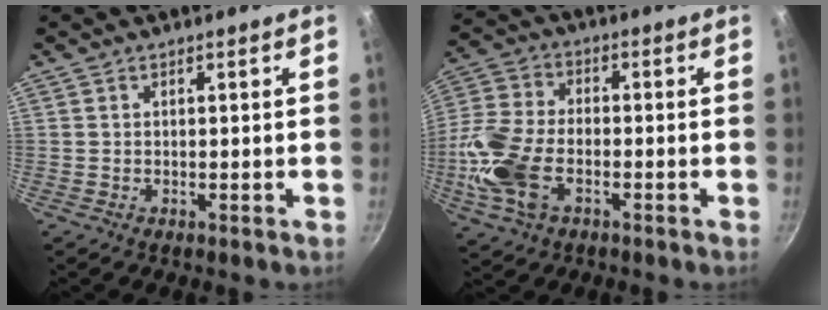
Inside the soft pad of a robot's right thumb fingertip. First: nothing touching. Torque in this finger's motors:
{"motor_torque": [2.18, 2.52, 1.65, -0.77, 0.25]}